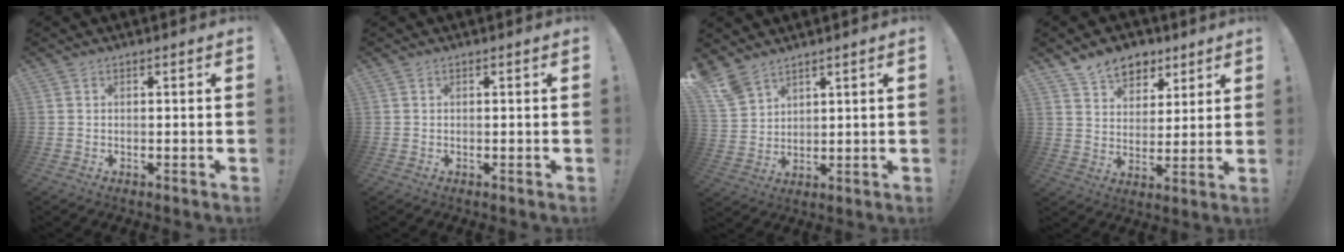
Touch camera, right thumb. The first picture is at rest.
{"total": 0.0}
{"total": 7.0, "force": [5.7, 3.2, 2.4], "torque": [-0.056, -0.032, 0.116]}
{"total": 10.6, "force": [7.5, 6.8, 3.1], "torque": [-0.056, -0.044, 0.148]}